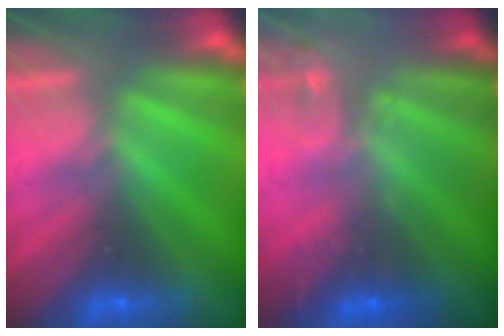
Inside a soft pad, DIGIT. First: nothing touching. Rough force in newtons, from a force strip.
{"total": 2.1}